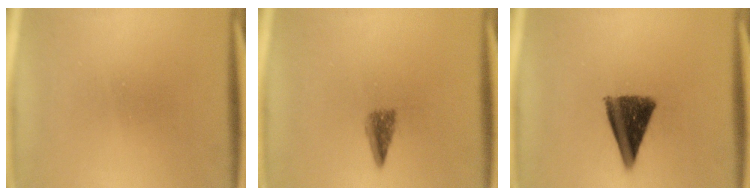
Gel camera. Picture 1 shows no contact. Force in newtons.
{"total": 2.7}
{"total": 10.6}